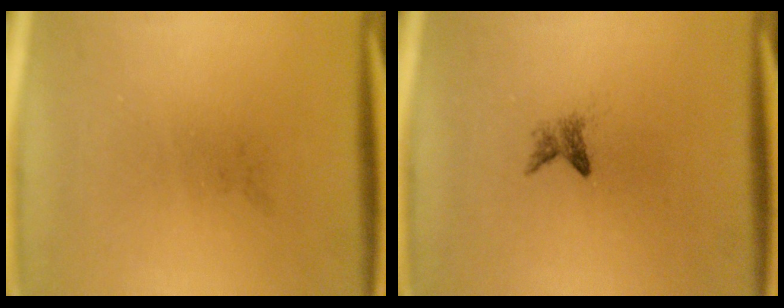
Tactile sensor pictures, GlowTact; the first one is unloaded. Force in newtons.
{"total": 1.4}